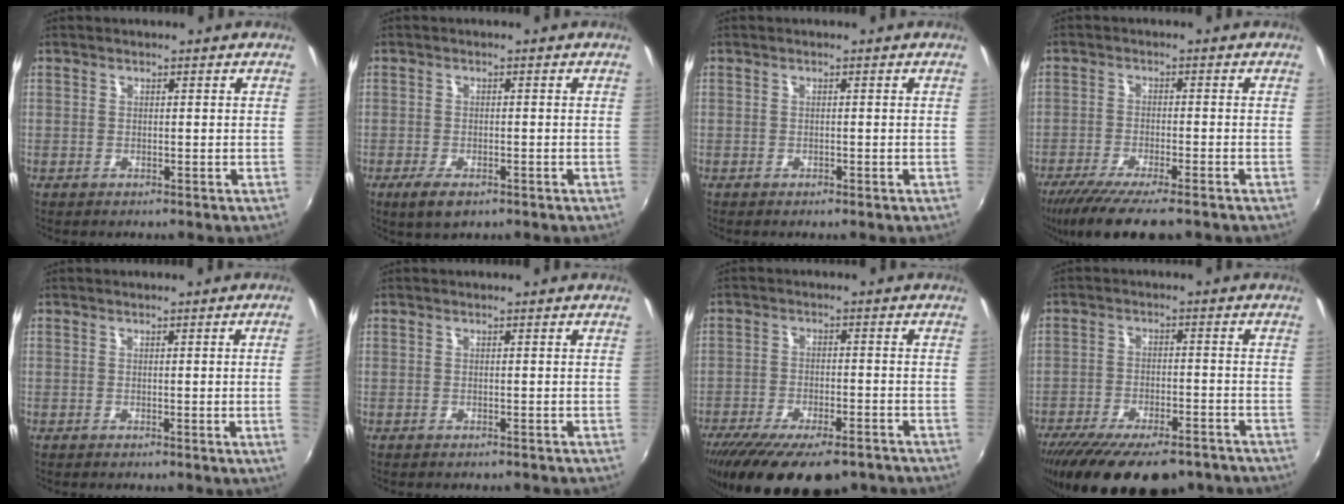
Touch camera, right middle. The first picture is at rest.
{"total": 4.3, "force": [-2.6, 1.8, 3.0], "torque": [-0.068, -0.013, -0.045]}
{"total": 0.5, "force": [-0.4, 0.3, 0.1], "torque": [-0.004, -0.002, -0.008]}
{"total": 11.1, "force": [-8.7, 1.7, 6.7], "torque": [-0.144, -0.041, -0.149]}
{"total": 2.8, "force": [0.0, -1.7, 2.3], "torque": [-0.031, -0.014, 0.004]}
{"total": 1.4, "force": [-1.3, 0.4, 0.4], "torque": [-0.012, -0.008, -0.017]}
{"total": 19.2, "force": [-14.2, 6.7, 11.2], "torque": [-0.222, -0.050, -0.209]}
{"total": 20.9, "force": [-16.0, 7.2, 11.3], "torque": [-0.221, -0.040, -0.231]}